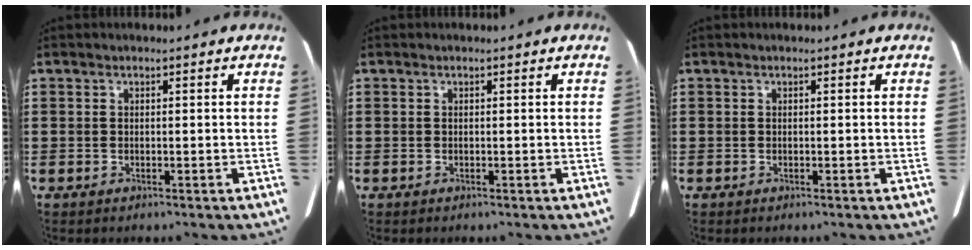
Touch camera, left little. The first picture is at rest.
{"total": 0.0}
{"total": 0.0}